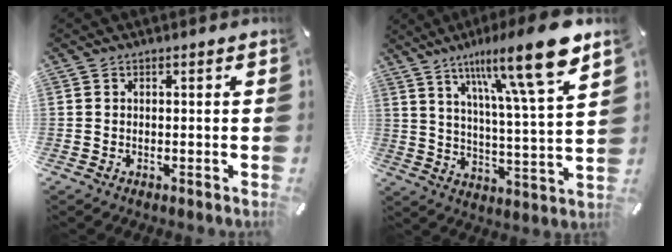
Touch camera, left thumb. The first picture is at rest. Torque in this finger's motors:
{"motor_torque": [2.56, 2.45, 1.38, -1.38, 0.59]}